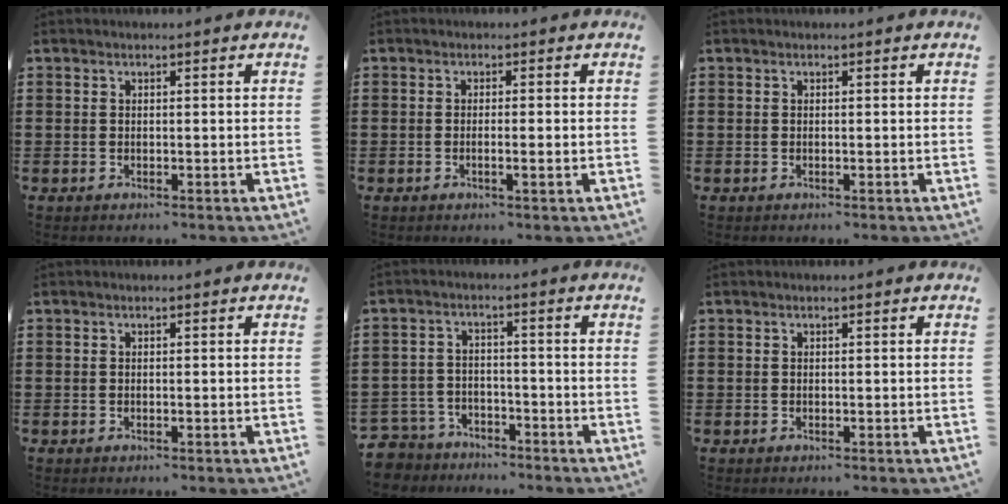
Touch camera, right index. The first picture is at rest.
{"total": 1.6, "force": [-0.6, -0.1, 1.5], "torque": [-0.023, -0.003, -0.011]}
{"total": 0.0}
{"total": 0.0}
{"total": 4.3, "force": [-4.1, 1.3, -0.1], "torque": [-0.024, -0.003, -0.092]}
{"total": 0.0}